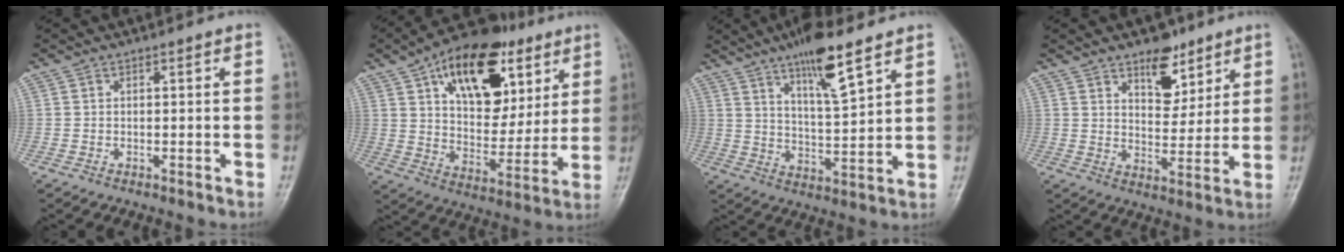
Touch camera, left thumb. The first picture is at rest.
{"total": 22.5, "force": [10.3, 12.8, 15.4], "torque": [-0.193, -0.024, 0.163]}
{"total": 11.7, "force": [7.6, 2.4, 8.5], "torque": [-0.135, -0.046, 0.131]}
{"total": 8.8, "force": [5.7, 4.7, 4.8], "torque": [-0.040, -0.038, 0.091]}